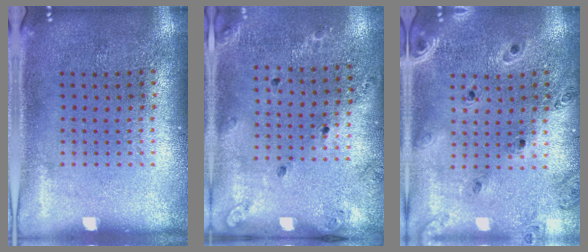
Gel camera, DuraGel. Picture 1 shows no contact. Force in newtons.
{"total": 1.3, "press": 1.2, "slide": 0.6}
{"total": 0.8, "press": 0.8, "slide": 0.1}